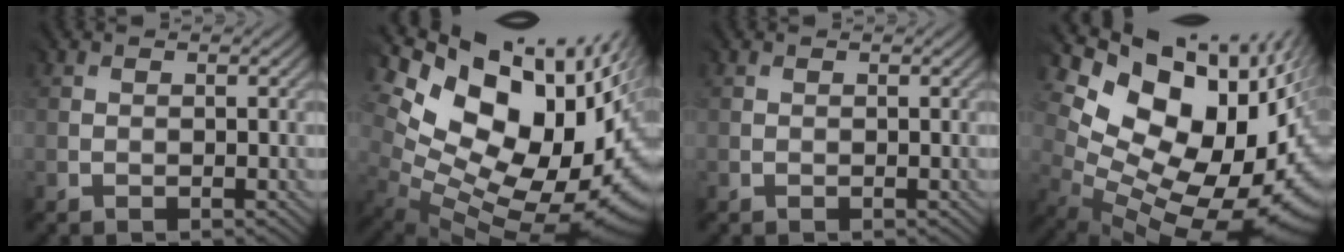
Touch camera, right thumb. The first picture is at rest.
{"total": 17.3, "force": [2.7, 10.5, 13.5], "torque": [-0.191, -0.024, 0.109]}
{"total": 0.0}
{"total": 16.8, "force": [2.5, 10.6, 12.8], "torque": [-0.161, -0.027, 0.103]}